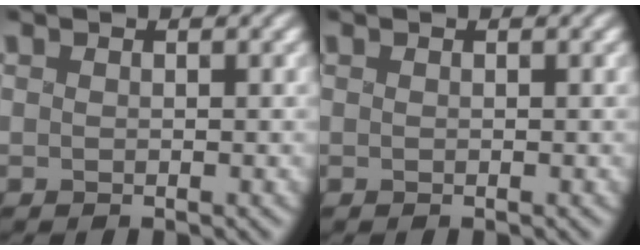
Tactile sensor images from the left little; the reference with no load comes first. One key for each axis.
{"total": 0.0}